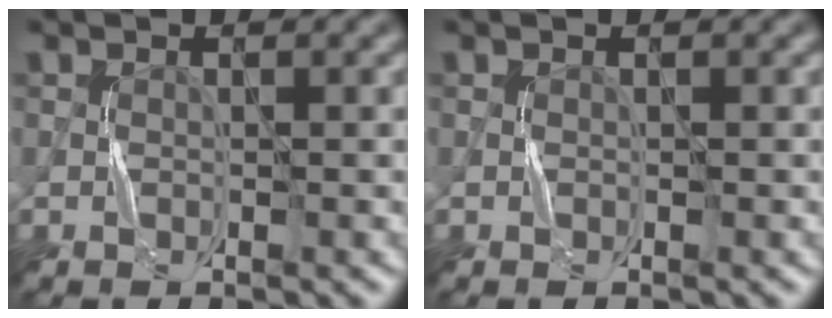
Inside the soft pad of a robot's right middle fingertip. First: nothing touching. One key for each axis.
{"total": 0.0}